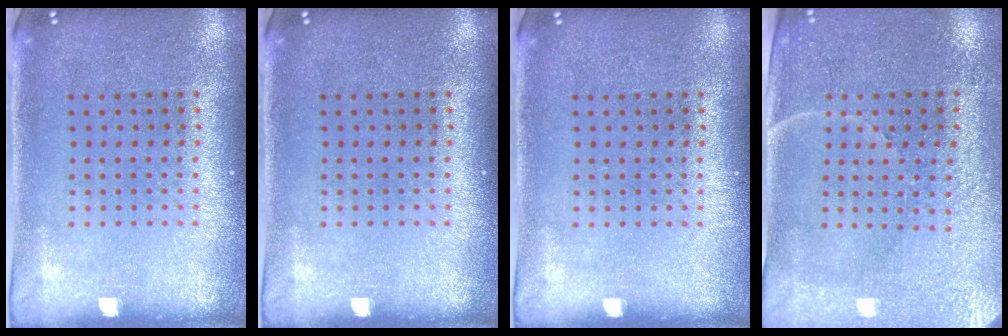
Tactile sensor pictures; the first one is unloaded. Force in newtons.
{"total": 0.0}
{"total": 0.0}
{"total": 3.4, "press": 3.1, "slide": 1.3}